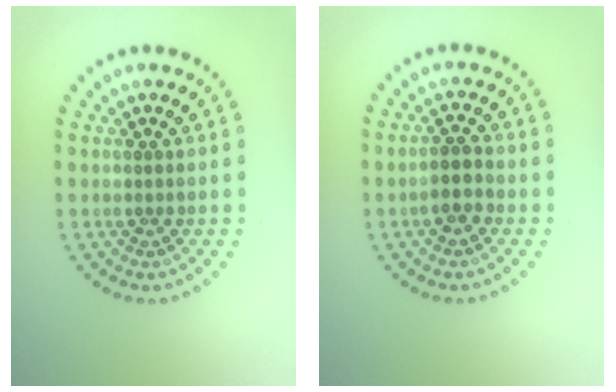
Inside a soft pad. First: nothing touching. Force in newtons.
{"total": 2.0, "press": 1.8, "slide": 0.8}